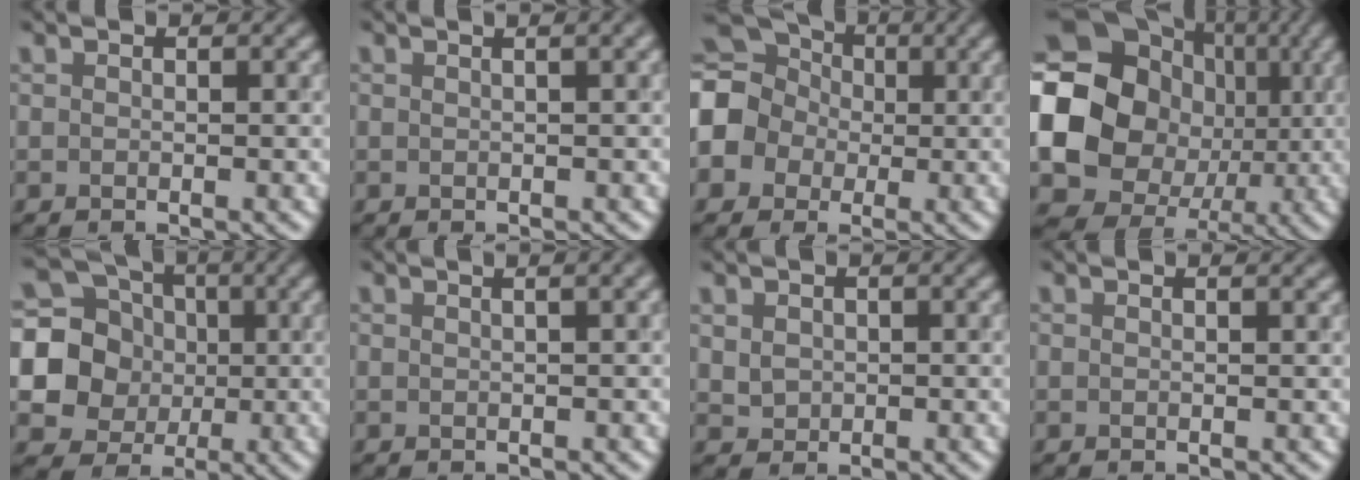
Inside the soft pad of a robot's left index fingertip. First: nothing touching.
{"total": 2.5, "force": [0.9, 0.9, 2.1], "torque": [-0.009, 0.010, 0.004]}
{"total": 12.8, "force": [-0.3, 11.6, 5.3], "torque": [-0.142, 0.014, -0.051]}
{"total": 18.8, "force": [-0.7, 16.6, 8.7], "torque": [-0.158, -0.006, -0.047]}
{"total": 8.2, "force": [0.2, 7.6, 3.0], "torque": [-0.072, 0.000, -0.019]}
{"total": 2.8, "force": [1.1, 1.1, 2.3], "torque": [-0.012, 0.011, 0.004]}
{"total": 1.8, "force": [0.4, 1.6, 0.8], "torque": [-0.018, 0.006, 0.011]}
{"total": 0.0}